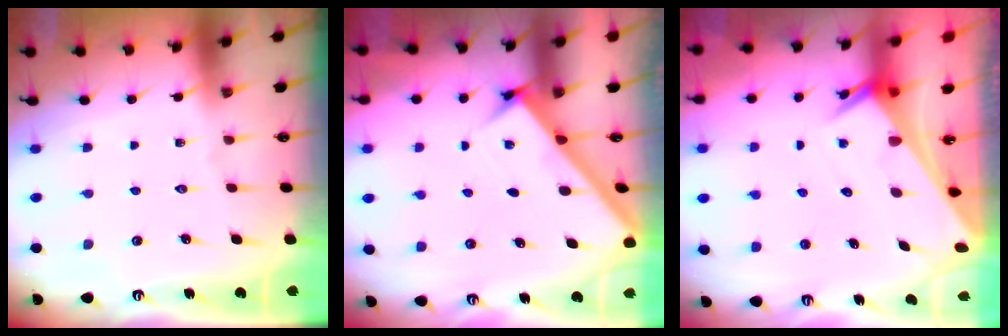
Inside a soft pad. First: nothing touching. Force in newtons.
{"total": 2.7, "press": 2.7, "slide": 0.4}
{"total": 2.9, "press": 2.9, "slide": 0.2}